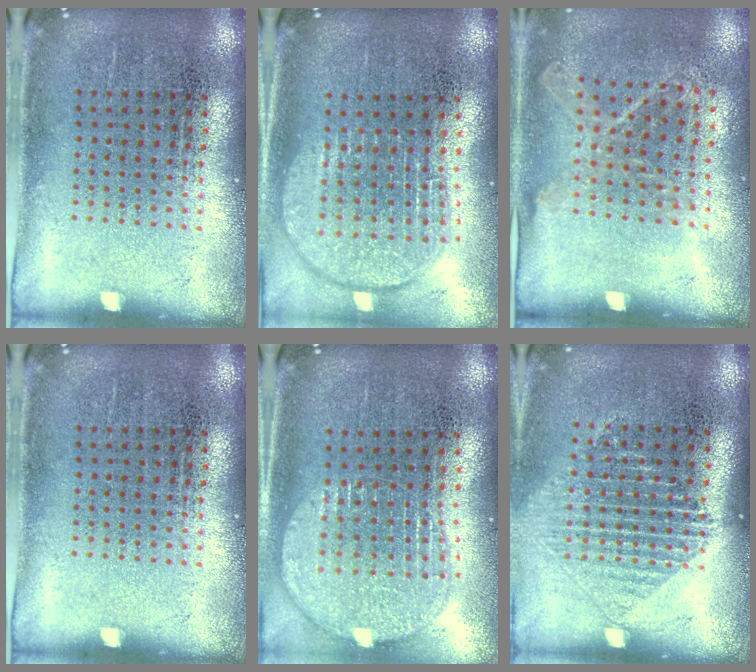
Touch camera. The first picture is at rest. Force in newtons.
{"total": 1.9, "press": 1.5, "slide": 1.1}
{"total": 1.1, "press": 1.0, "slide": 0.5}
{"total": 0.0}
{"total": 1.9, "press": 1.6, "slide": 1.0}
{"total": 1.2, "press": 1.2, "slide": 0.5}